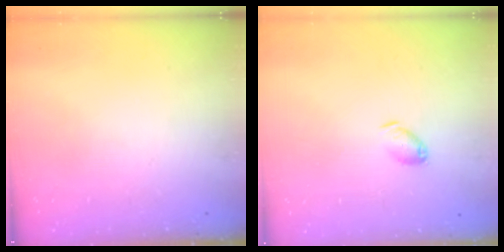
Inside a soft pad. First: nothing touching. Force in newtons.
{"total": 6.0, "press": 6.0, "slide": 0.4}